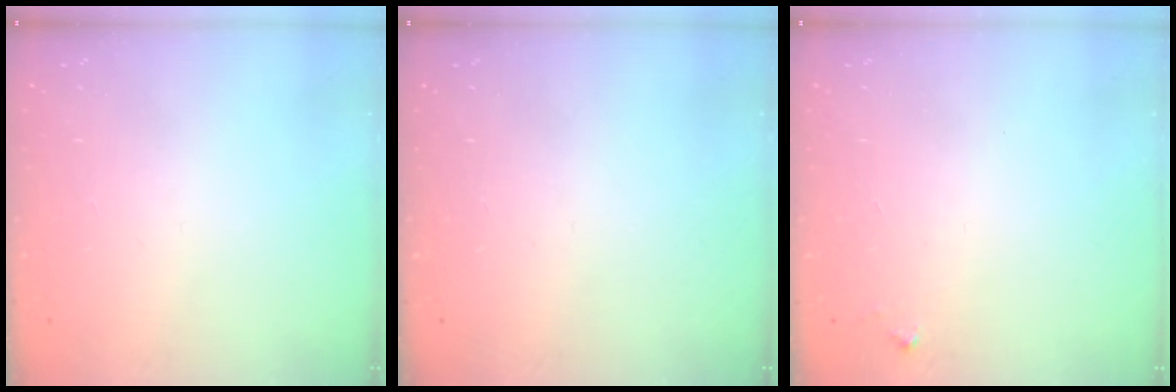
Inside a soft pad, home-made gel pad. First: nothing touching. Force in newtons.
{"total": 0.0}
{"total": 3.1, "press": 3.1, "slide": 0.1}